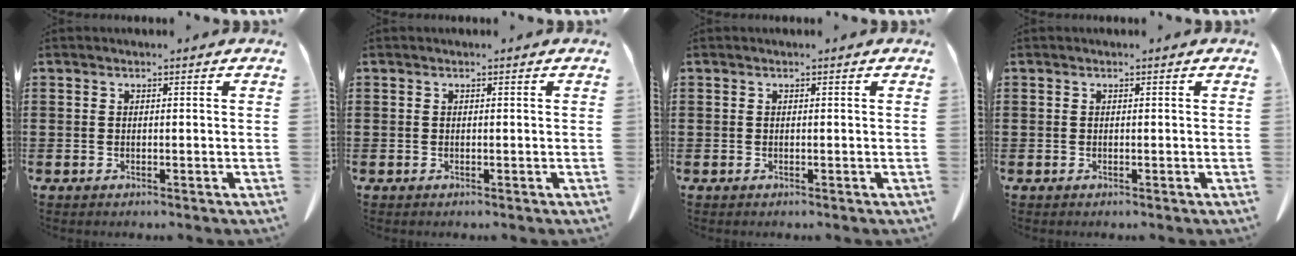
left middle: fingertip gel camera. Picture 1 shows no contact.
{"total": 0.0}
{"total": 0.0}
{"total": 0.0}